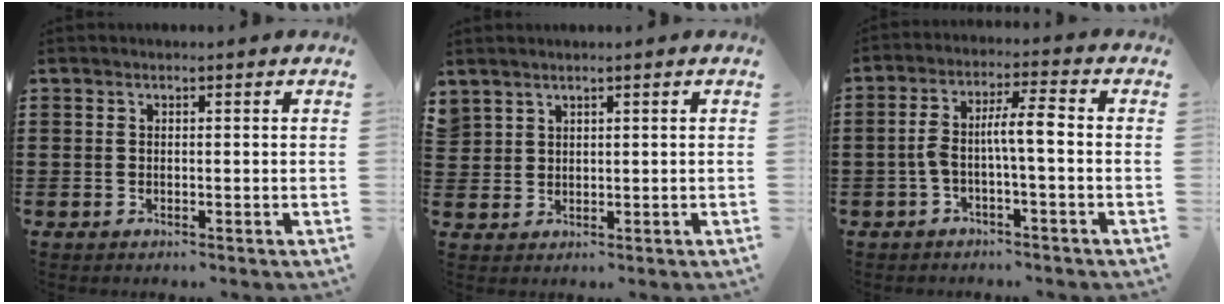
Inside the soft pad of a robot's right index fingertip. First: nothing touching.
{"total": 1.7, "force": [1.5, 0.8, 0.0], "torque": [-0.003, 0.004, 0.031]}
{"total": 5.9, "force": [-0.9, 1.0, 5.7], "torque": [-0.113, 0.004, -0.024]}